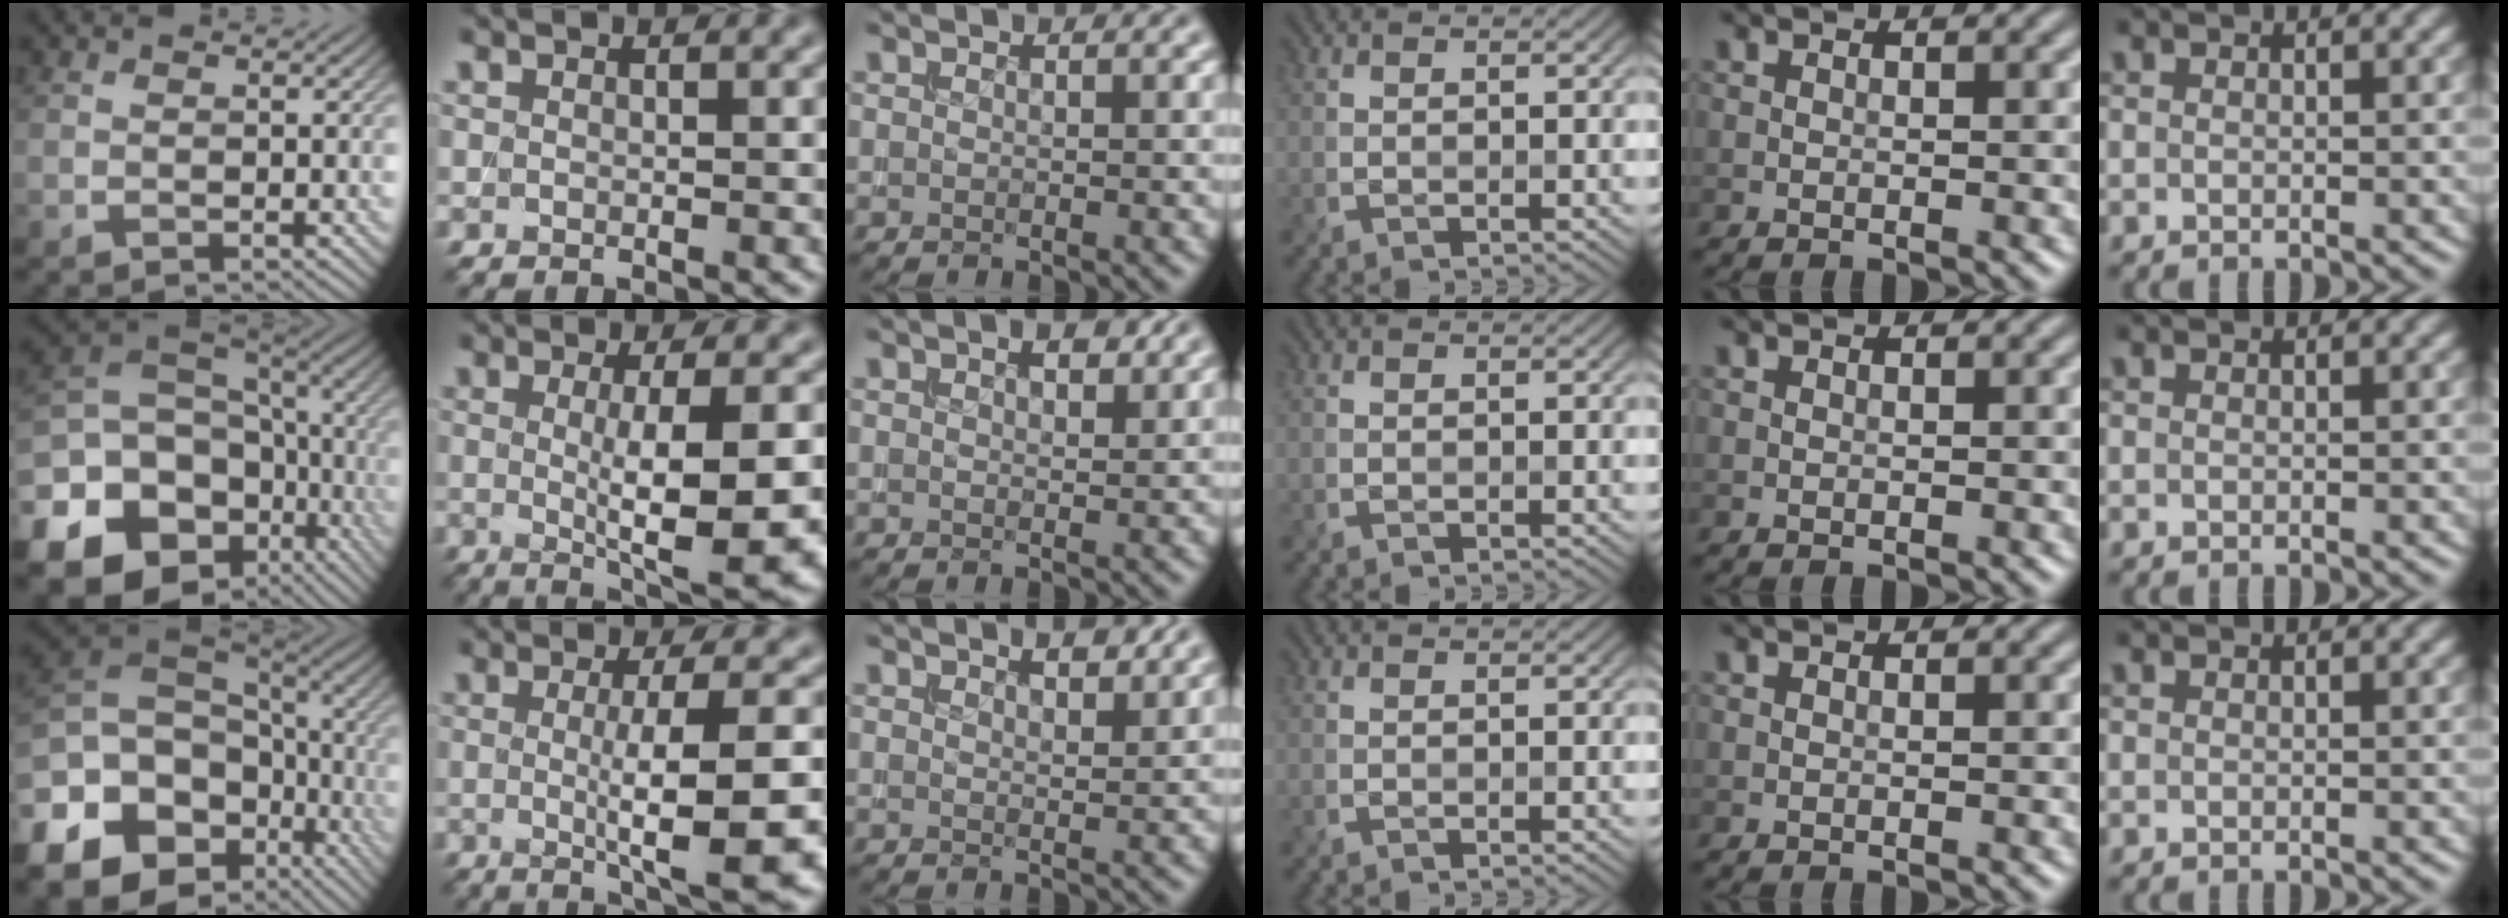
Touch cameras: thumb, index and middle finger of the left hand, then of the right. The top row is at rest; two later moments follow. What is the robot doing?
{"motion": "extract", "object": "backpack"}